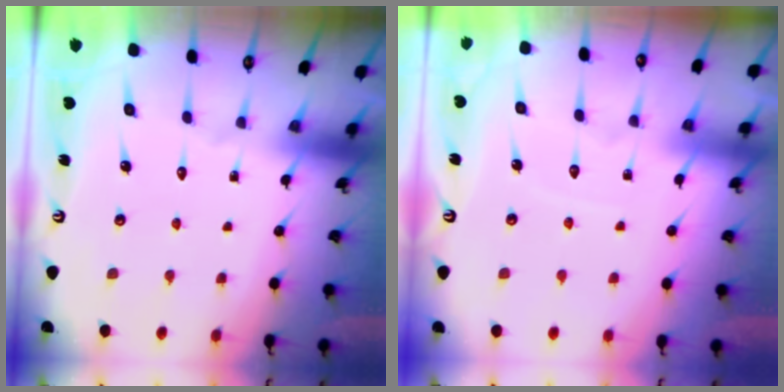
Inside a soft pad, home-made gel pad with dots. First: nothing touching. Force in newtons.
{"total": 3.4, "press": 3.4, "slide": 0.3}